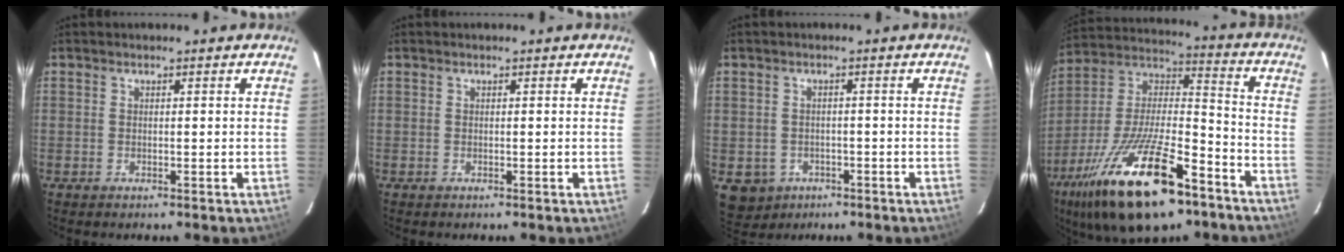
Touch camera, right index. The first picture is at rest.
{"total": 0.0}
{"total": 5.9, "force": [-2.3, 5.2, 1.5], "torque": [-0.036, 0.008, -0.022]}
{"total": 26.5, "force": [-16.0, 9.4, 18.9], "torque": [-0.360, -0.021, -0.269]}